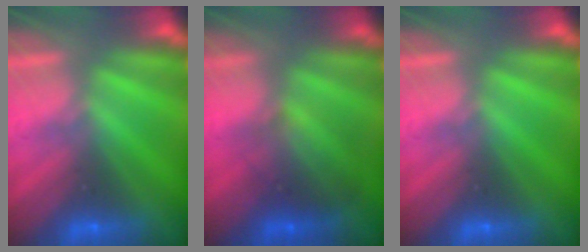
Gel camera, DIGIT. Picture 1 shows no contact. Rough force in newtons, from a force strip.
{"total": 2.0}
{"total": 0.0}